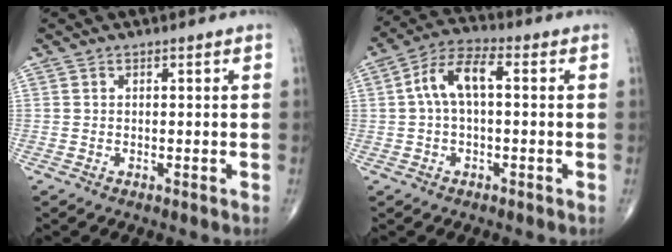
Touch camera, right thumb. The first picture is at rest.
{"total": 8.2, "force": [0.9, 3.8, 7.2], "torque": [-0.143, 0.032, 0.008]}